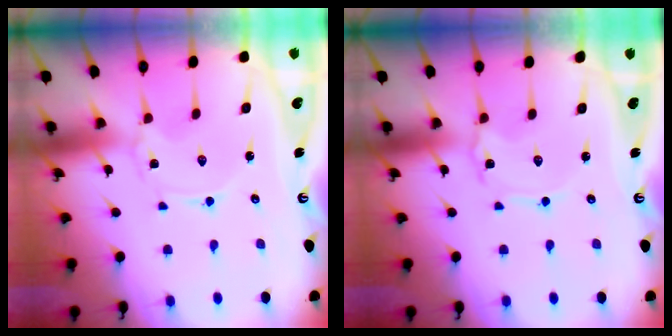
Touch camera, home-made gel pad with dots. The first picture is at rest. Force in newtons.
{"total": 1.0, "press": 1.0, "slide": 0.1}